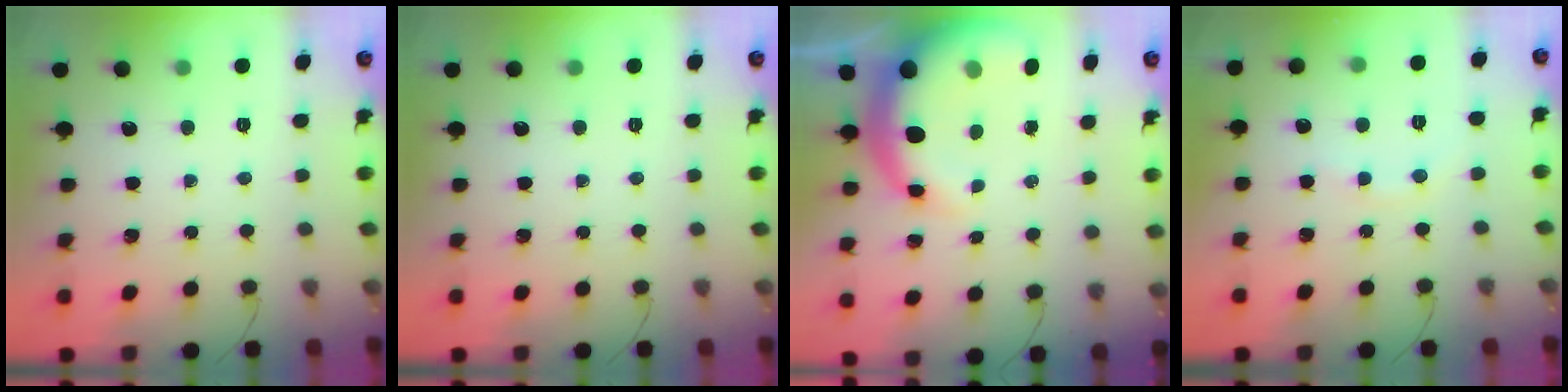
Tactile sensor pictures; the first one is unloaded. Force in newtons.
{"total": 0.0}
{"total": 8.1, "press": 7.9, "slide": 1.7}
{"total": 6.4, "press": 6.3, "slide": 1.3}